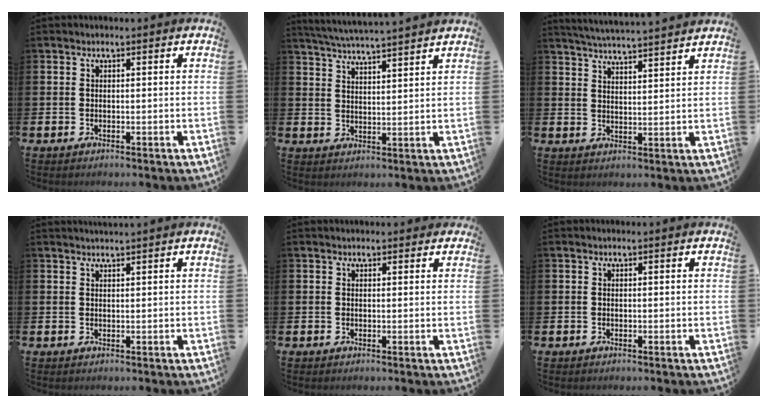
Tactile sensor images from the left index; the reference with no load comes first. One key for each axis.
{"total": 4.9, "fx": 4.8, "fy": -0.5, "fz": 0.8, "tx": -0.034, "ty": -0.027, "tz": 0.085}
{"total": 4.8, "fx": 4.7, "fy": -0.5, "fz": 0.4, "tx": -0.025, "ty": -0.031, "tz": 0.084}
{"total": 1.0, "fx": 1.0, "fy": -0.2, "fz": 0.2, "tx": 0.001, "ty": -0.002, "tz": 0.018}
{"total": 0.9, "fx": 0.7, "fy": 0.5, "fz": 0.2, "tx": 0.005, "ty": 0.003, "tz": 0.011}
{"total": 0.0}